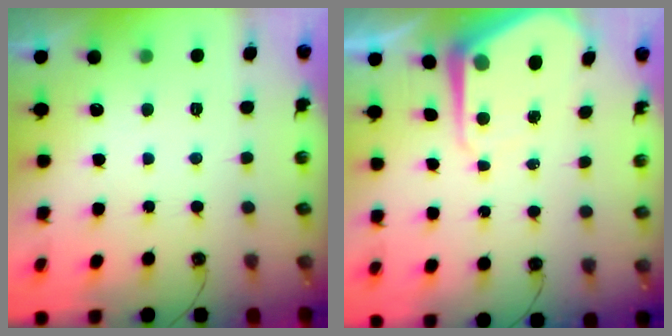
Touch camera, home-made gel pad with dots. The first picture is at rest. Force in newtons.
{"total": 7.3, "press": 7.2, "slide": 0.7}